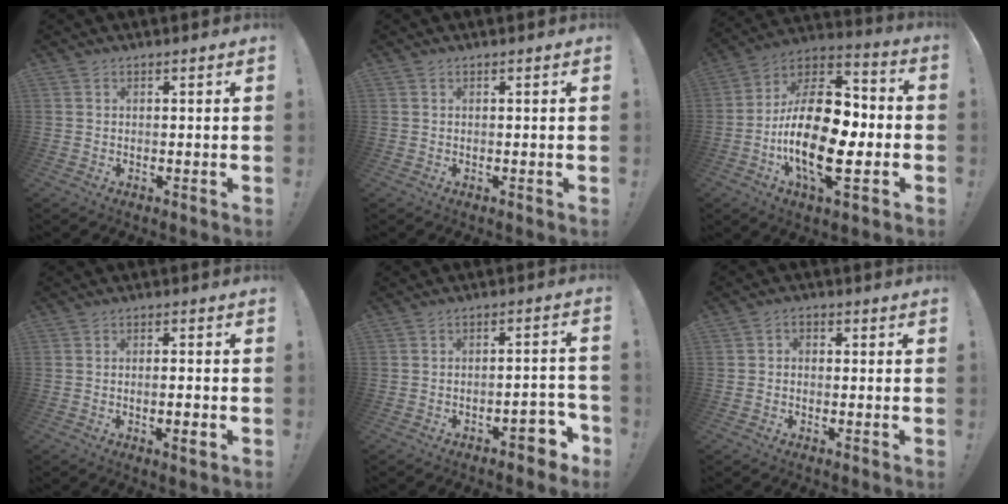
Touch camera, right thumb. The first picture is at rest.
{"total": 0.0}
{"total": 24.9, "force": [-5.3, 12.8, 20.8], "torque": [-0.379, 0.026, -0.082]}
{"total": 3.5, "force": [-1.4, 0.4, 3.2], "torque": [-0.046, -0.002, -0.024]}
{"total": 7.5, "force": [-4.6, 3.0, 5.1], "torque": [-0.057, 0.029, -0.075]}
{"total": 2.3, "force": [-1.2, 1.6, 1.2], "torque": [-0.023, 0.011, -0.022]}